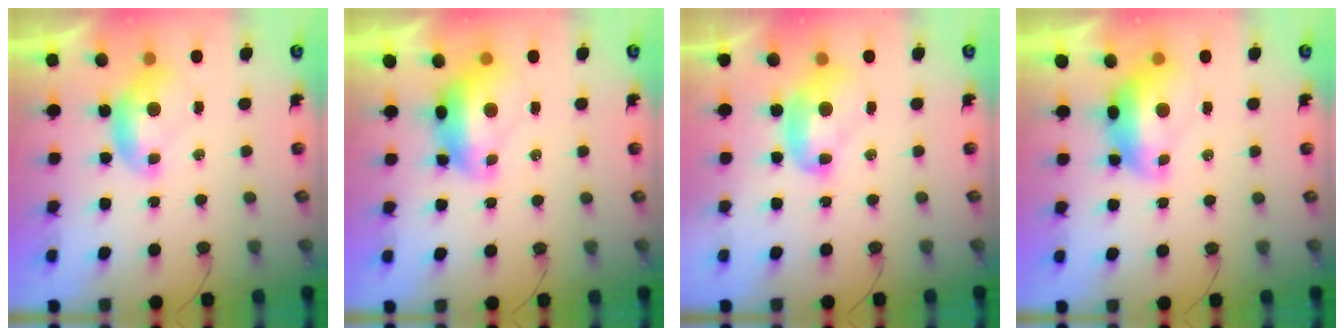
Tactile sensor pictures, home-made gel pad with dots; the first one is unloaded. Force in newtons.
{"total": 2.8, "press": 2.7, "slide": 0.7}
{"total": 2.4, "press": 2.4, "slide": 0.3}
{"total": 2.8, "press": 2.7, "slide": 0.7}